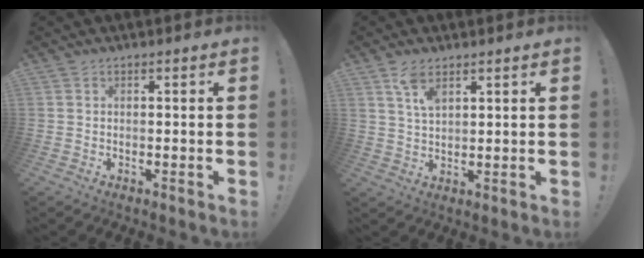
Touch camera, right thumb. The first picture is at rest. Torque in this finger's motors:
{"motor_torque": [-0.31, 0.42, 0.55, 0.27, 0.01]}